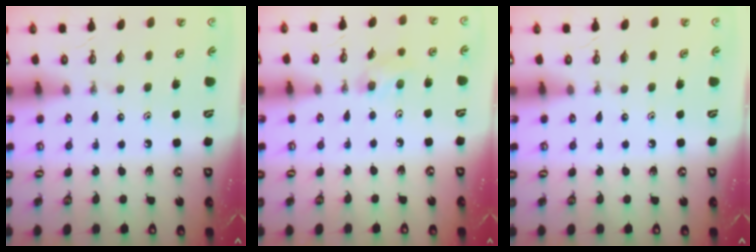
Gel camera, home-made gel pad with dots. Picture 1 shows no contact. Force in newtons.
{"total": 6.8, "press": 5.6, "slide": 3.8}
{"total": 0.0}